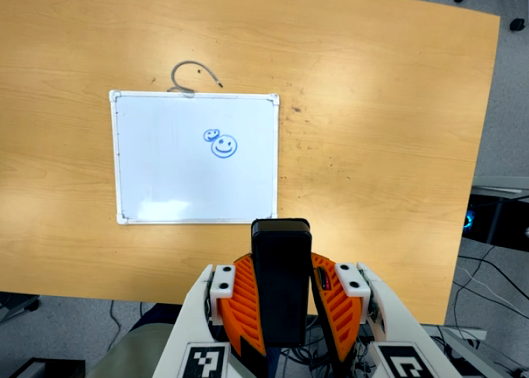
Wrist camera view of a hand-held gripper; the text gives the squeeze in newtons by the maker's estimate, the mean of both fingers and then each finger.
{"total": 9.0, "left": 7.6, "right": 10.4}